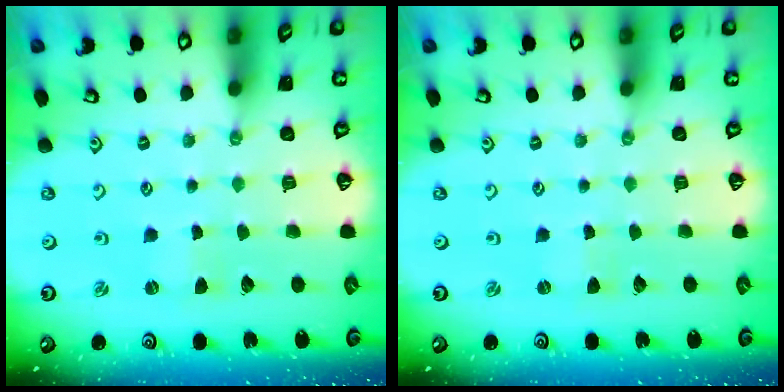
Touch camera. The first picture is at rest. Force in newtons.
{"total": 0.0}